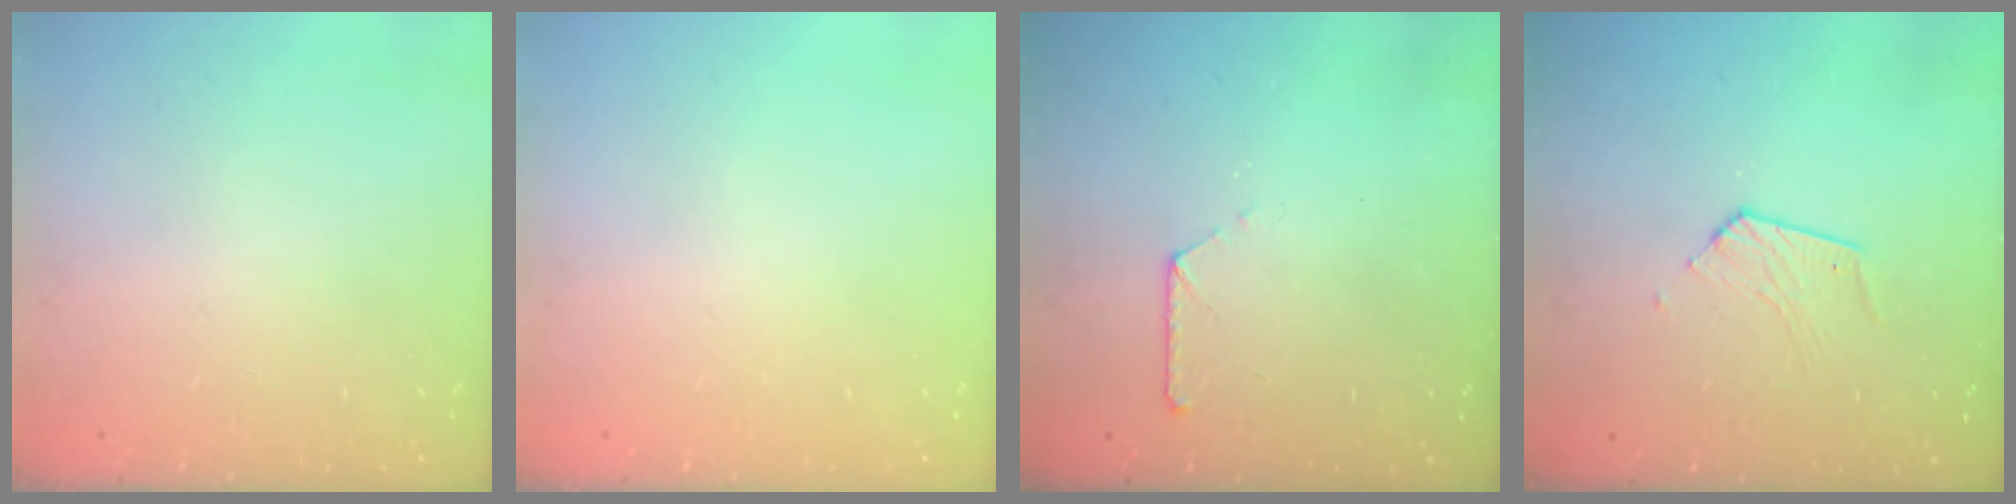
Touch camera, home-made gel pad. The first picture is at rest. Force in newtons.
{"total": 0.0}
{"total": 6.6, "press": 6.6, "slide": 0.7}
{"total": 5.1, "press": 5.1, "slide": 0.5}